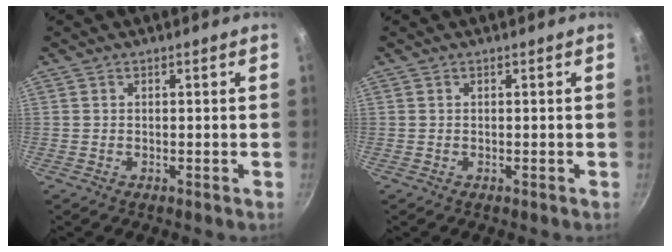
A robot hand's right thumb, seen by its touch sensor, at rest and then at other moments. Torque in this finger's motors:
{"motor_torque": [-0.09, 0.04, 0.08, 0.04, 0.03]}